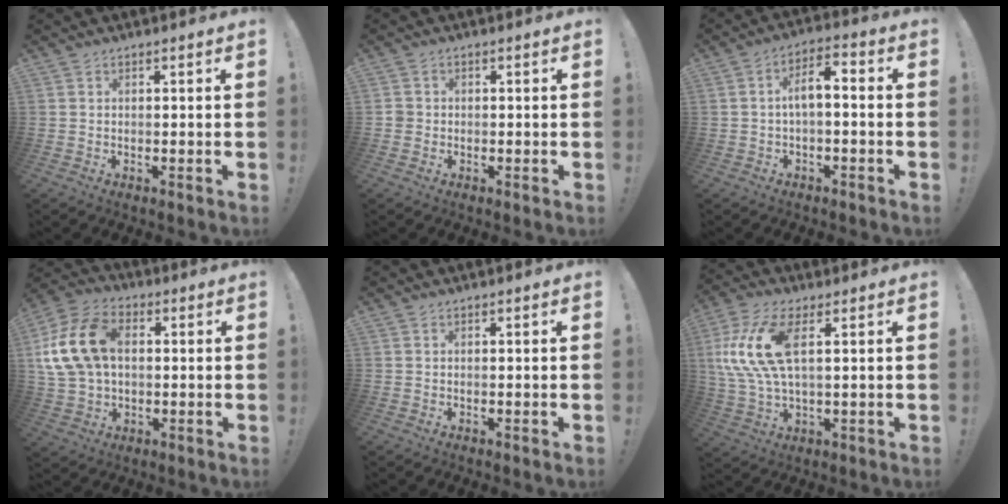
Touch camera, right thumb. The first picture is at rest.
{"total": 1.9, "force": [-0.5, 1.7, 0.7], "torque": [-0.015, 0.008, -0.007]}
{"total": 6.3, "force": [-0.8, 2.4, 5.7], "torque": [-0.093, 0.008, -0.017]}
{"total": 17.6, "force": [2.8, 12.6, 11.9], "torque": [-0.212, 0.005, 0.055]}
{"total": 0.0}
{"total": 15.3, "force": [4.1, 6.8, 13.0], "torque": [-0.252, -0.010, 0.071]}